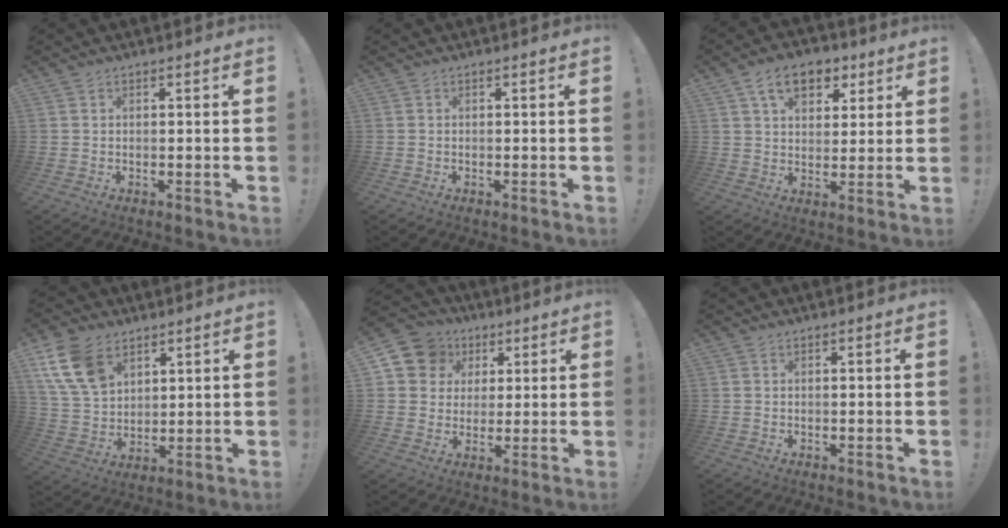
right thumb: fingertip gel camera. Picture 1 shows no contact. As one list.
[{"total": 0.0}, {"total": 11.8, "force": [5.7, 7.7, 6.8], "torque": [-0.094, -0.016, 0.106]}, {"total": 14.0, "force": [7.6, 9.2, 7.5], "torque": [-0.139, -0.031, 0.150]}, {"total": 11.0, "force": [3.7, 9.8, 3.2], "torque": [-0.046, -0.009, 0.077]}, {"total": 0.0}]